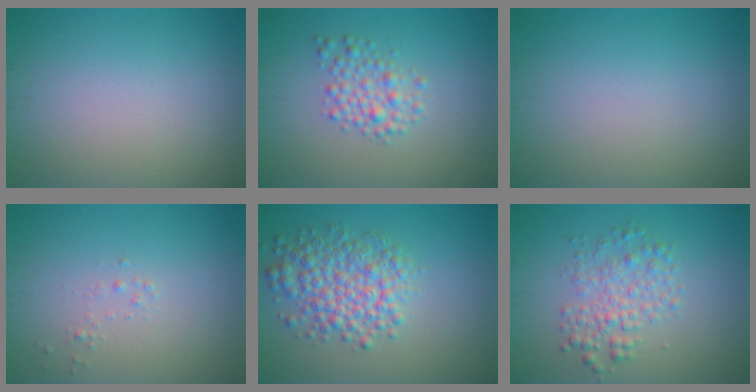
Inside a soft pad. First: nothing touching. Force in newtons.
{"total": 2.6, "press": 2.6, "slide": 0.1}
{"total": 0.0}
{"total": 0.6, "press": 0.6, "slide": 0.0}
{"total": 5.2, "press": 5.2, "slide": 0.1}
{"total": 3.1, "press": 3.1, "slide": 0.0}